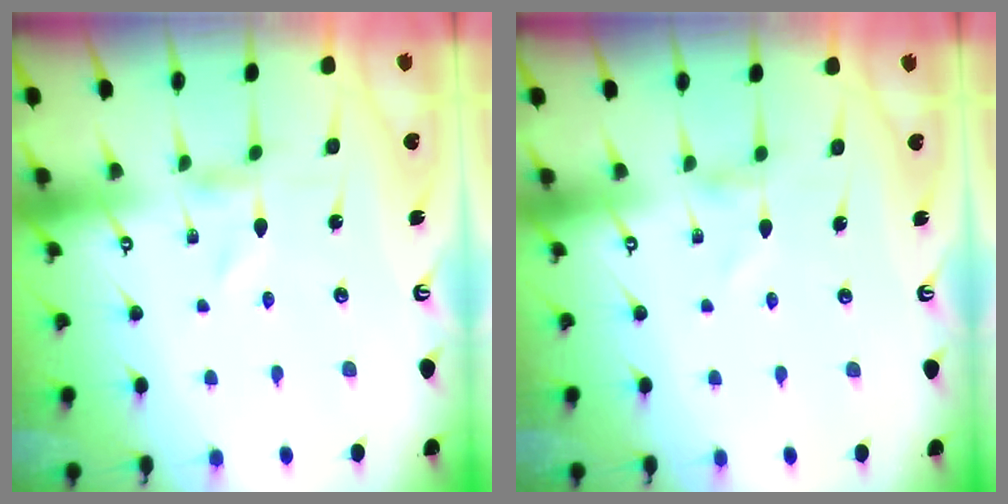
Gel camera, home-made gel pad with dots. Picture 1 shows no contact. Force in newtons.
{"total": 1.6, "press": 1.6, "slide": 0.2}